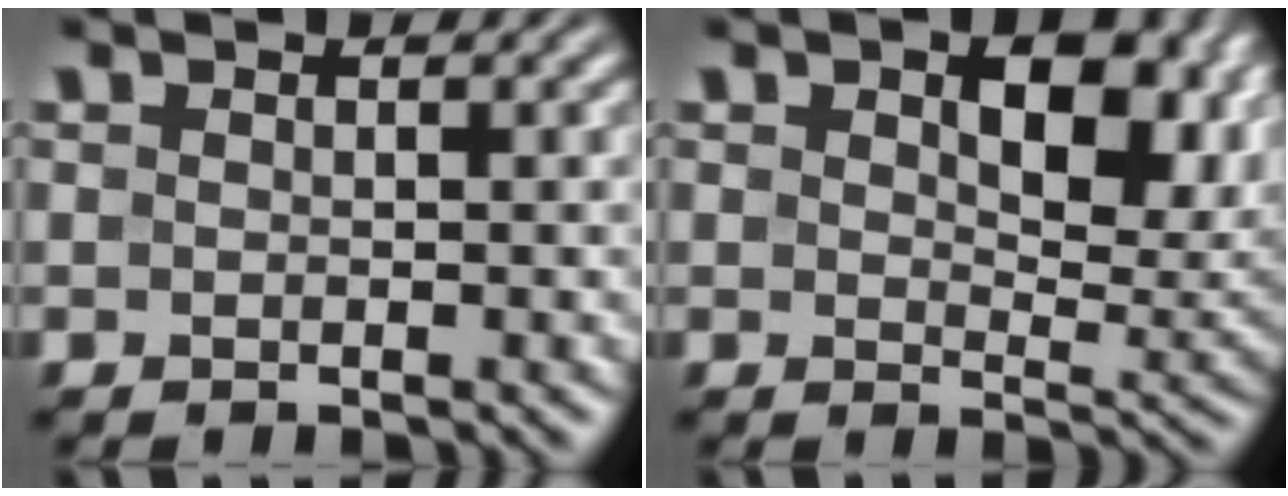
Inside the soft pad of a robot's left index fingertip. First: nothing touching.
{"total": 9.9, "force": [3.0, 5.3, 7.8], "torque": [-0.109, -0.010, 0.052]}